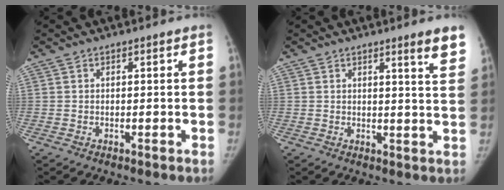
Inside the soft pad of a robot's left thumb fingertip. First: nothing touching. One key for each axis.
{"total": 5.6, "fx": 4.0, "fy": 0.2, "fz": 4.0, "tx": -0.042, "ty": -0.026, "tz": 0.045}